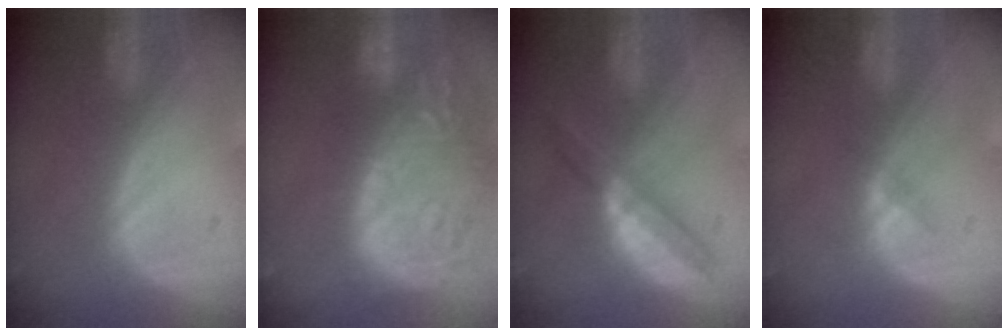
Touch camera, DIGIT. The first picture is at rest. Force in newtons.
{"total": 15.7, "press": 12.9, "slide": 9.0}
{"total": 5.0, "press": 4.8, "slide": 1.4}
{"total": 1.3, "press": 0.9, "slide": 0.9}